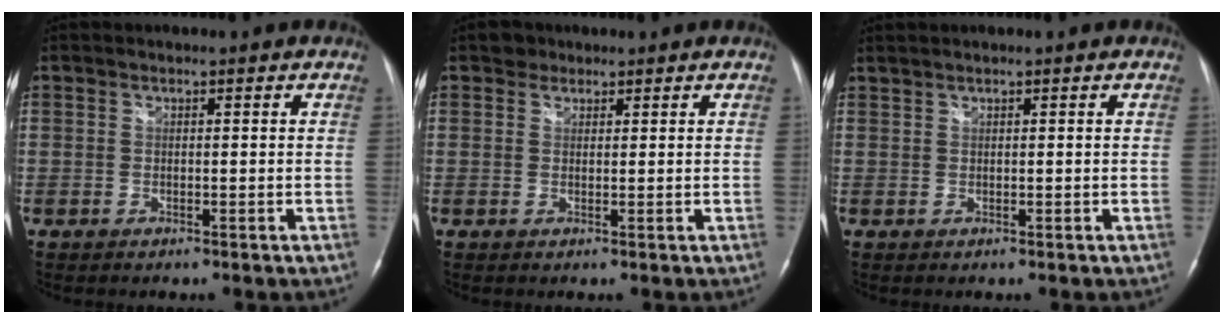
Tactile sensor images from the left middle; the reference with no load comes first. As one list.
[{"total": 1.8, "force": [1.2, 1.3, 0.1], "torque": [0.003, 0.005, 0.016]}, {"total": 0.9, "force": [0.9, -0.1, 0.3], "torque": [-0.011, 0.012, 0.024]}]